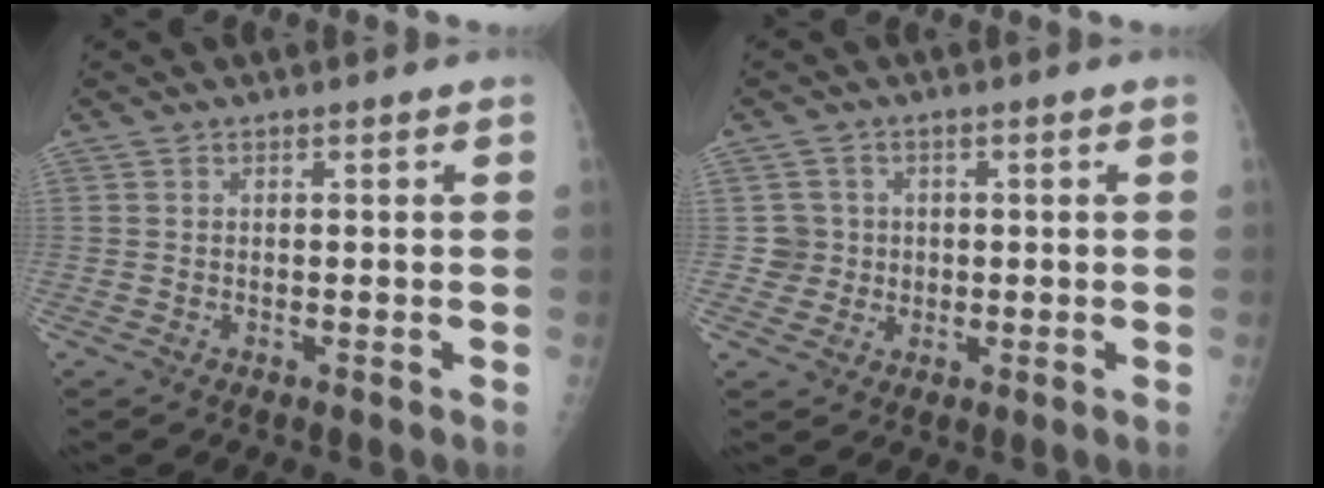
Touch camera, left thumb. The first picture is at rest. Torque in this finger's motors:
{"motor_torque": [-0.02, 0.00, 0.00, 0.01, -0.01]}